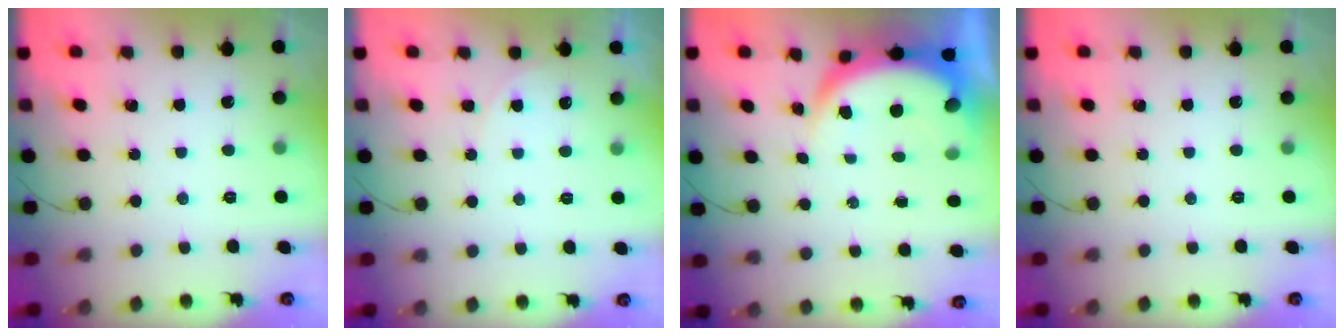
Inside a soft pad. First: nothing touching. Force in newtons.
{"total": 4.3, "press": 4.3, "slide": 0.1}
{"total": 6.7, "press": 6.7, "slide": 1.0}
{"total": 0.0}